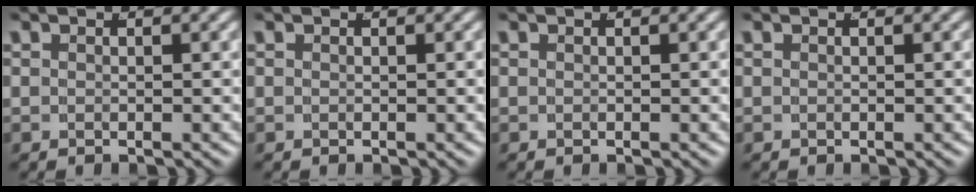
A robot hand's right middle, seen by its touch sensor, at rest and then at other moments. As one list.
[{"total": 0.0}, {"total": 0.0}, {"total": 0.0}]